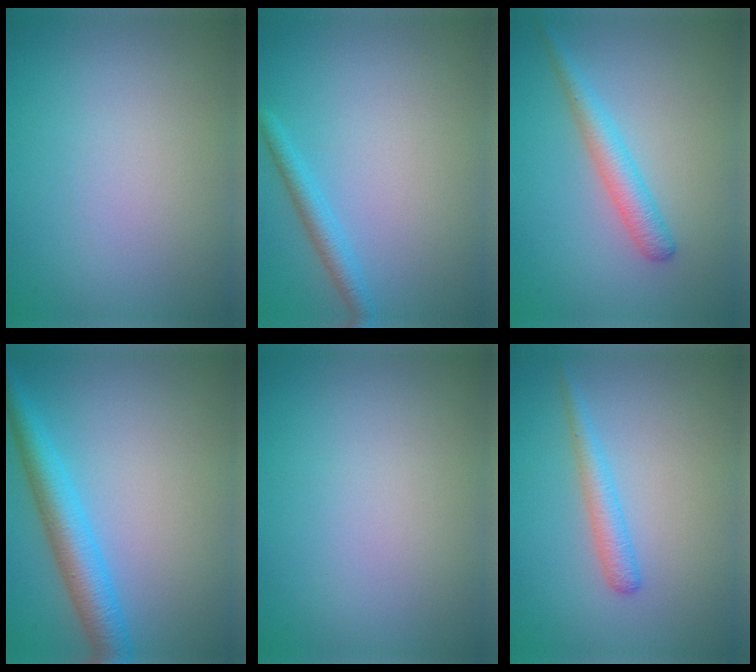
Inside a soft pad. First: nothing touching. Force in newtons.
{"total": 1.9, "press": 1.9, "slide": 0.2}
{"total": 2.7, "press": 2.7, "slide": 0.0}
{"total": 4.7, "press": 4.7, "slide": 0.1}
{"total": 0.0}
{"total": 1.9, "press": 1.9, "slide": 0.1}